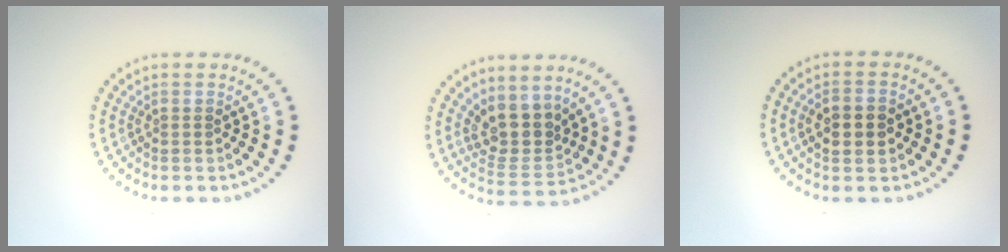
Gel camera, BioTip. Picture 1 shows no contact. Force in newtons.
{"total": 3.9, "press": 3.1, "slide": 2.3}
{"total": 3.6, "press": 3.6, "slide": 0.2}